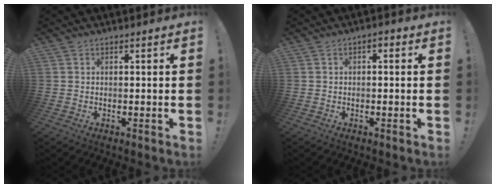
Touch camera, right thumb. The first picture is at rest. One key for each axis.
{"total": 1.5, "fx": -1.0, "fy": 0.9, "fz": 0.6, "tx": -0.013, "ty": 0.008, "tz": -0.019}